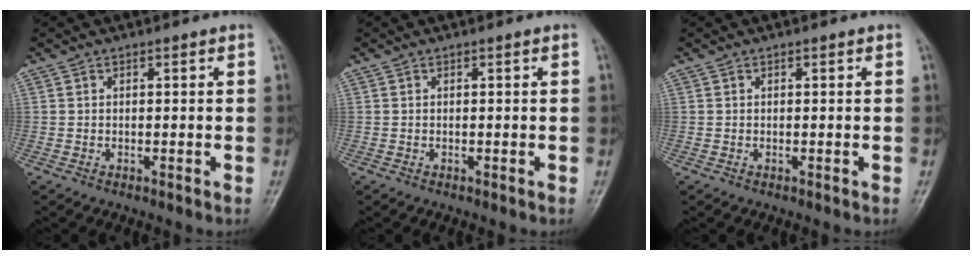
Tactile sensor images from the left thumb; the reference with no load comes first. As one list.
[{"total": 0.0}, {"total": 0.0}]